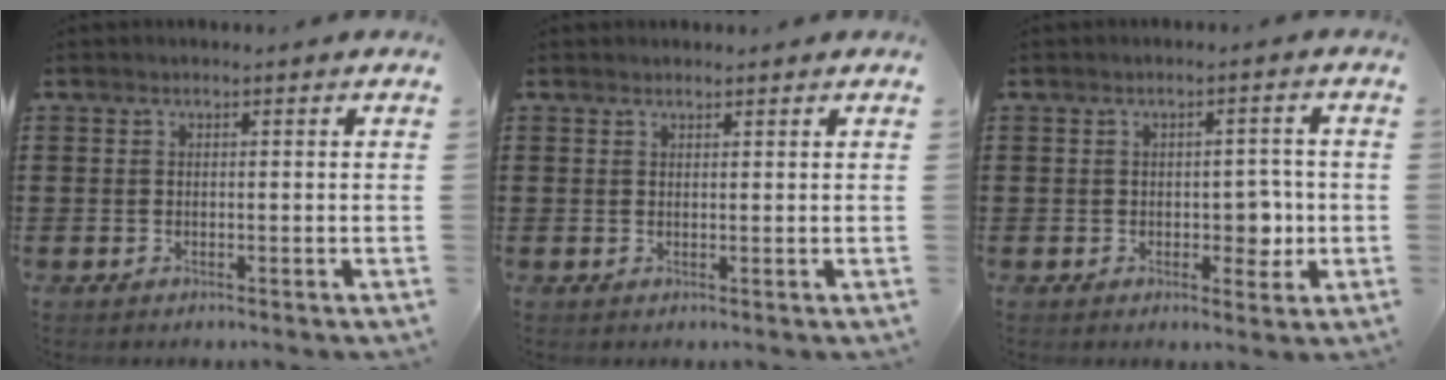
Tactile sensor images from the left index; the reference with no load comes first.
{"total": 0.8, "force": [0.8, 0.2, 0.1], "torque": [-0.003, 0.001, 0.016]}
{"total": 4.5, "force": [-0.6, 2.7, 3.6], "torque": [-0.051, 0.000, -0.016]}